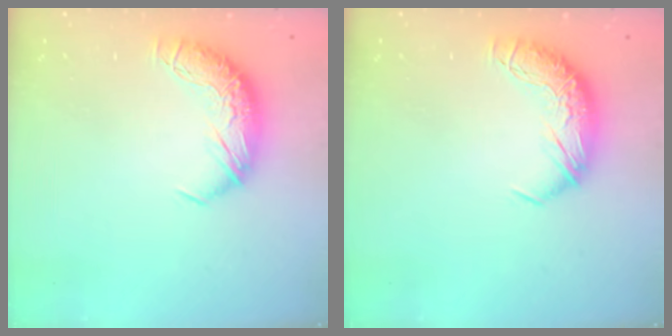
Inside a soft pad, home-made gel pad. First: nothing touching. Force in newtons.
{"total": 0.0}